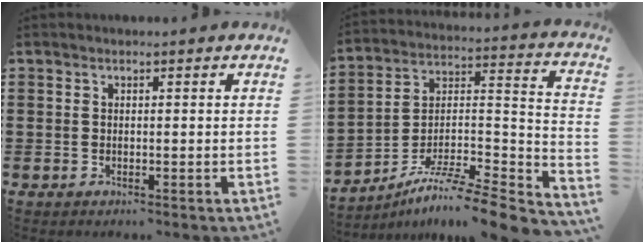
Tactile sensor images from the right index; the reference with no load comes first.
{"total": 8.3, "force": [-6.7, 0.9, 4.8], "torque": [-0.075, 0.001, -0.132]}